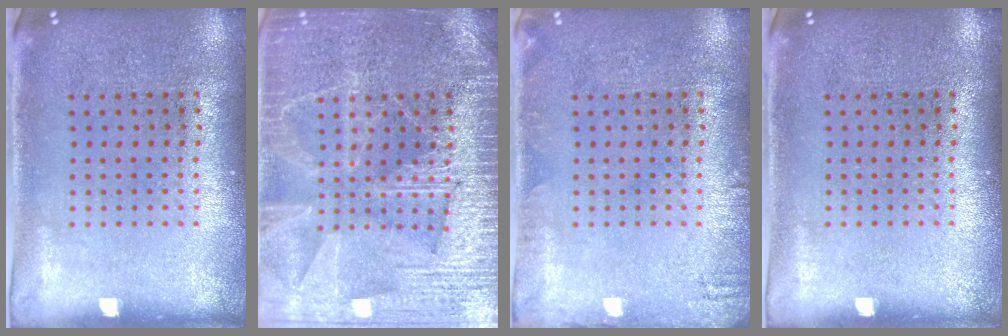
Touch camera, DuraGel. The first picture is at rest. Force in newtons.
{"total": 6.1, "press": 6.0, "slide": 0.8}
{"total": 1.1, "press": 1.1, "slide": 0.2}
{"total": 0.0}